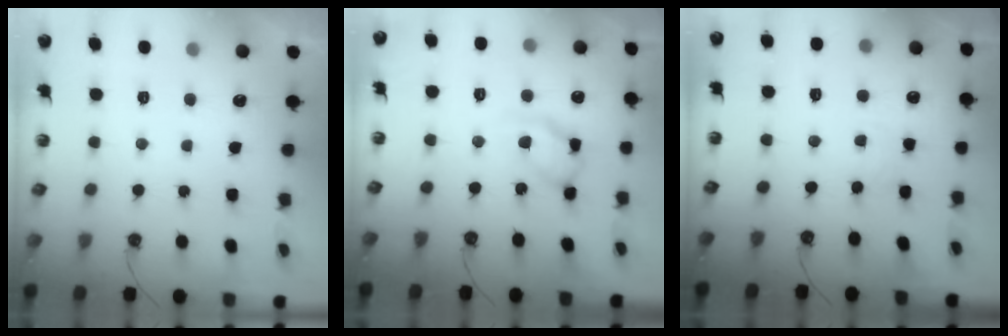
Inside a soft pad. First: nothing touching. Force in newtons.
{"total": 12.8, "press": 12.7, "slide": 0.9}
{"total": 1.5, "press": 1.5, "slide": 0.3}